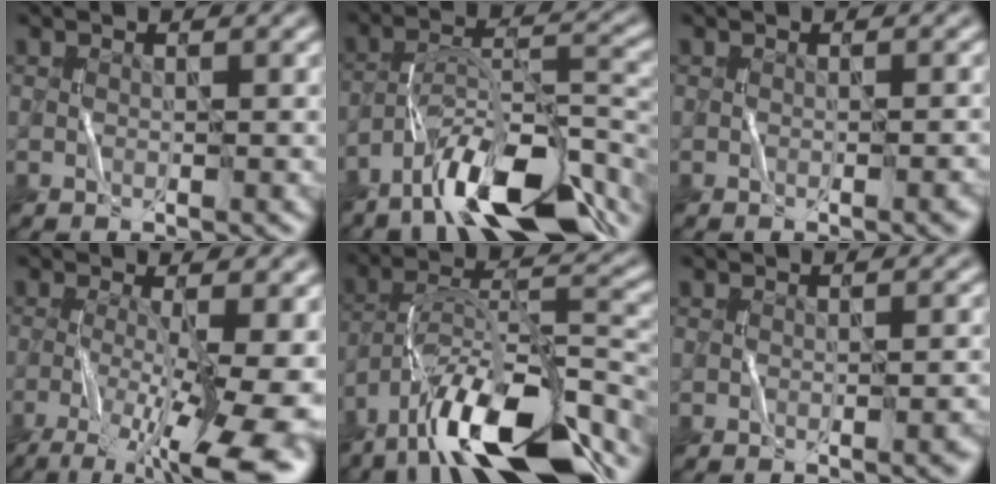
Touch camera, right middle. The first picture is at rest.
{"total": 11.4, "force": [-8.5, 3.0, 7.0], "torque": [-0.114, 0.019, -0.151]}
{"total": 2.4, "force": [-0.6, 1.0, 2.1], "torque": [-0.003, 0.010, -0.005]}
{"total": 10.0, "force": [-4.6, 2.6, 8.5], "torque": [-0.158, -0.018, -0.074]}
{"total": 14.4, "force": [-10.5, 4.1, 9.0], "torque": [-0.161, 0.024, -0.182]}
{"total": 2.4, "force": [-0.7, 0.9, 2.1], "torque": [-0.006, 0.010, -0.006]}